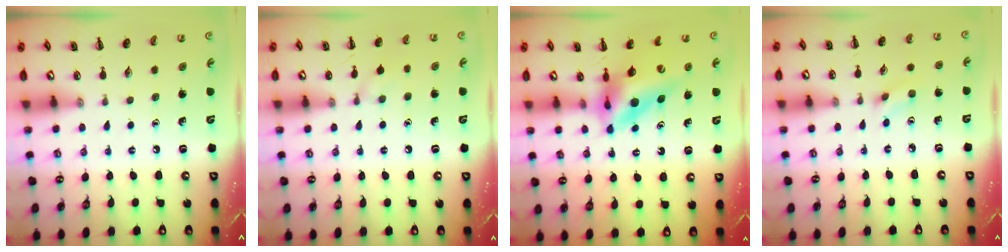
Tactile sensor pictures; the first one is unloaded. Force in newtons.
{"total": 5.8, "press": 5.5, "slide": 2.1}
{"total": 12.0, "press": 11.4, "slide": 3.7}
{"total": 2.7, "press": 2.5, "slide": 1.0}